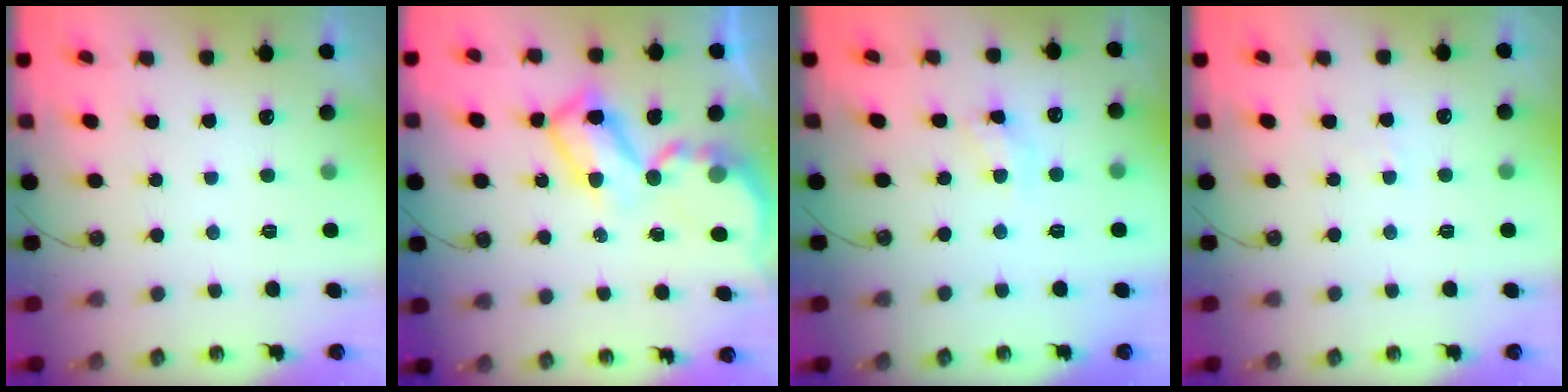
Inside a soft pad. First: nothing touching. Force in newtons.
{"total": 10.6, "press": 10.5, "slide": 0.9}
{"total": 6.5, "press": 6.4, "slide": 0.4}
{"total": 2.7, "press": 2.6, "slide": 0.4}